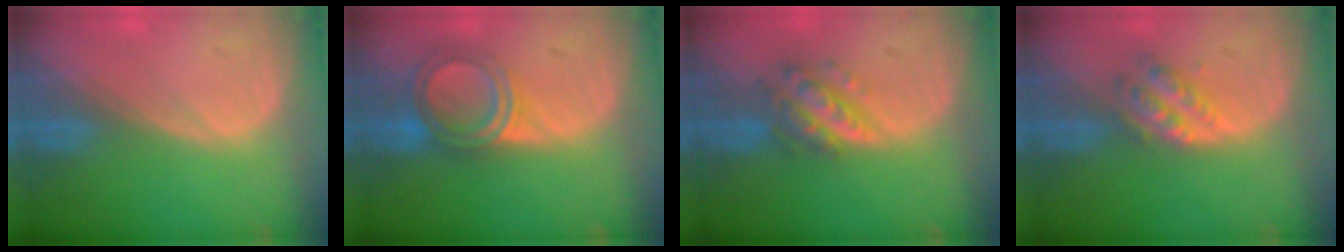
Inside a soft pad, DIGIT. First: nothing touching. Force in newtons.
{"total": 6.0, "press": 5.6, "slide": 2.0}
{"total": 5.9, "press": 5.3, "slide": 2.6}
{"total": 4.7, "press": 4.2, "slide": 2.3}